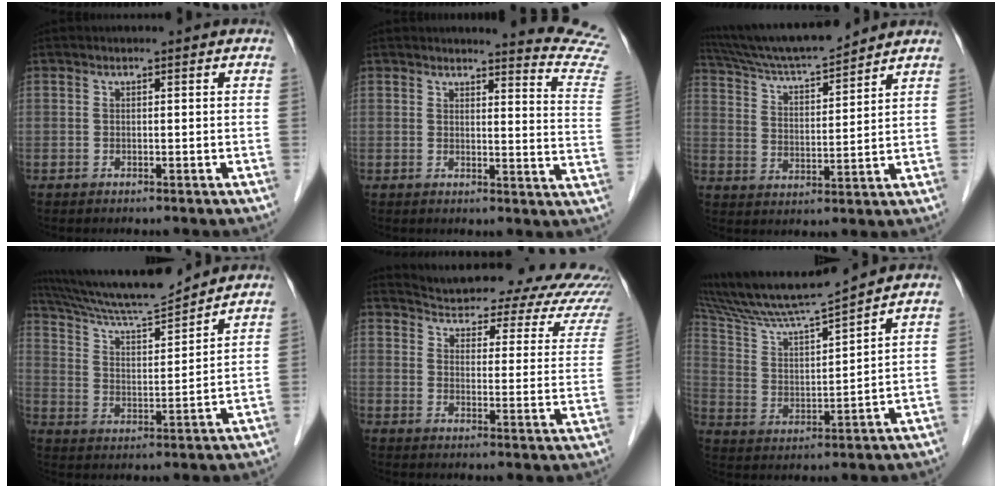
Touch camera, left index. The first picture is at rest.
{"total": 12.3, "force": [12.1, -1.4, 1.3], "torque": [-0.001, -0.142, 0.100]}
{"total": 13.8, "force": [12.8, 0.6, 5.2], "torque": [-0.099, 0.008, 0.223]}
{"total": 13.8, "force": [12.9, -0.2, 4.9], "torque": [-0.096, 0.000, 0.224]}
{"total": 20.4, "force": [18.6, 5.2, 6.4], "torque": [-0.068, -0.049, 0.202]}
{"total": 12.1, "force": [11.2, -1.4, 4.5], "torque": [-0.094, 0.001, 0.210]}